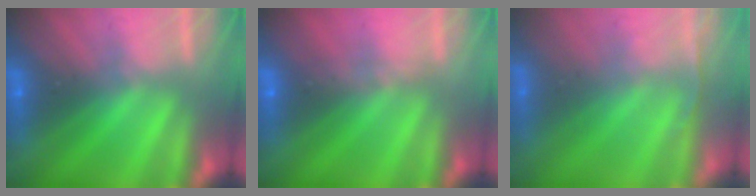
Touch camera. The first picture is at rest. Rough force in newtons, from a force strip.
{"total": 3.6}
{"total": 1.2}